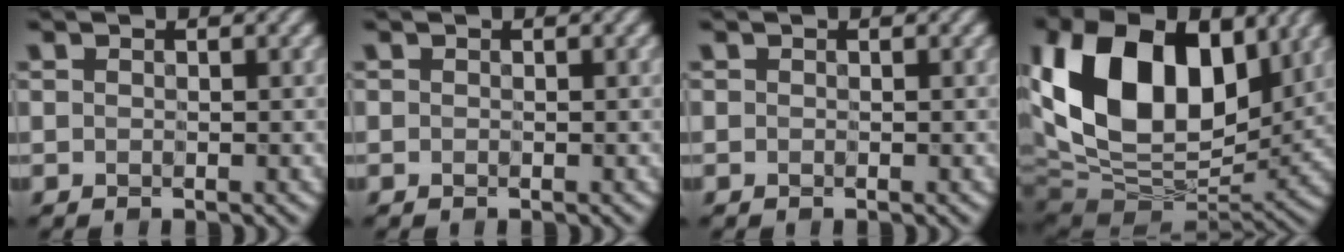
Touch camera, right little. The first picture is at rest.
{"total": 0.0}
{"total": 0.0}
{"total": 15.7, "force": [3.8, 10.3, 11.2], "torque": [-0.214, 0.012, 0.068]}